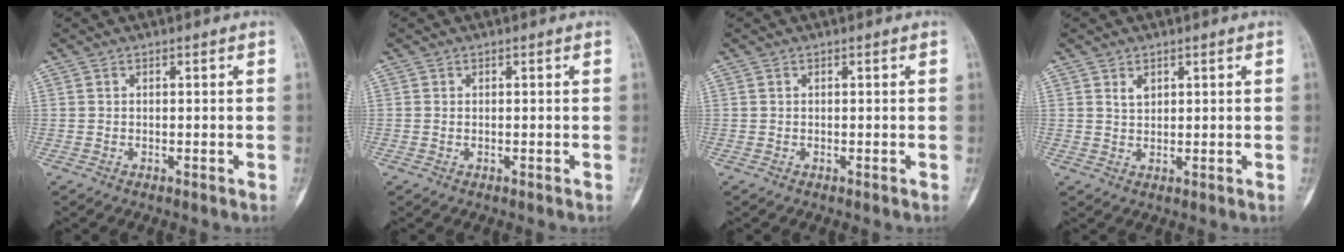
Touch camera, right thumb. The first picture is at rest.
{"total": 0.0}
{"total": 0.0}
{"total": 2.0, "force": [1.1, 1.3, 1.1], "torque": [-0.015, -0.007, 0.024]}